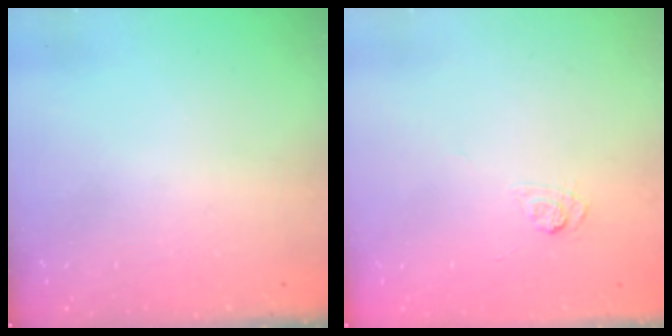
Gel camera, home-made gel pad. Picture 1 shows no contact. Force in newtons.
{"total": 4.0, "press": 3.7, "slide": 1.5}